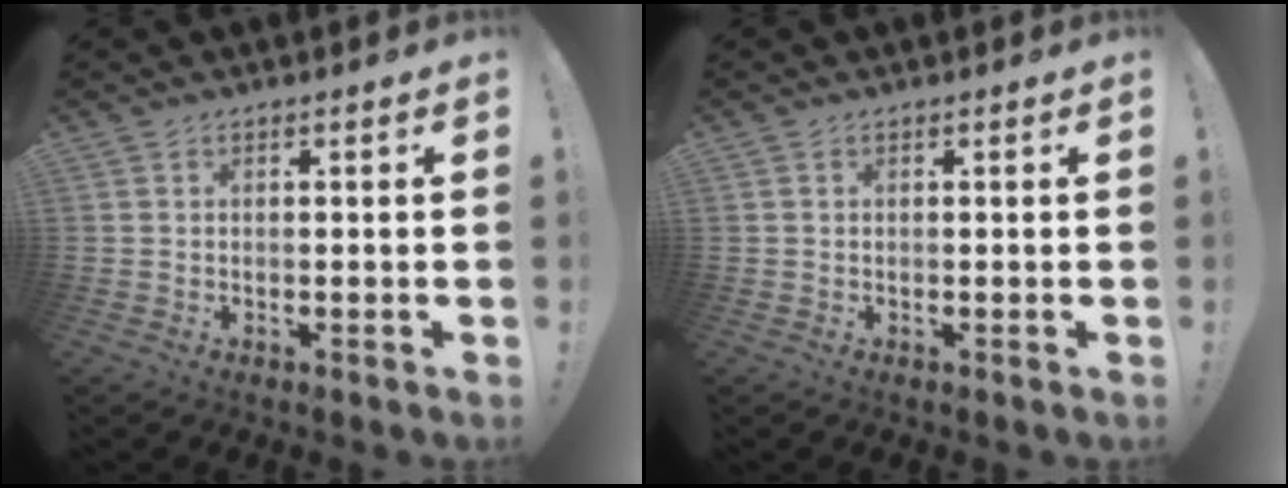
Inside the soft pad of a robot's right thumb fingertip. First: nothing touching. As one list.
[{"total": 0.0}]